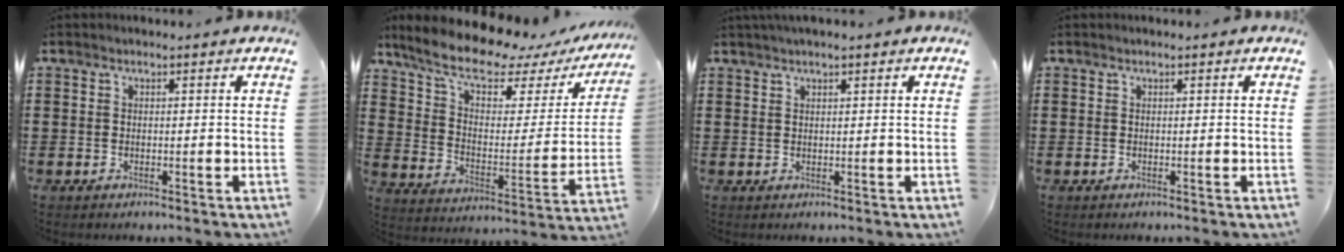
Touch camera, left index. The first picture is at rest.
{"total": 11.4, "force": [9.0, 3.6, 6.0], "torque": [-0.138, -0.049, 0.155]}
{"total": 1.3, "force": [1.1, 0.0, 0.8], "torque": [-0.016, 0.001, 0.020]}
{"total": 0.0}